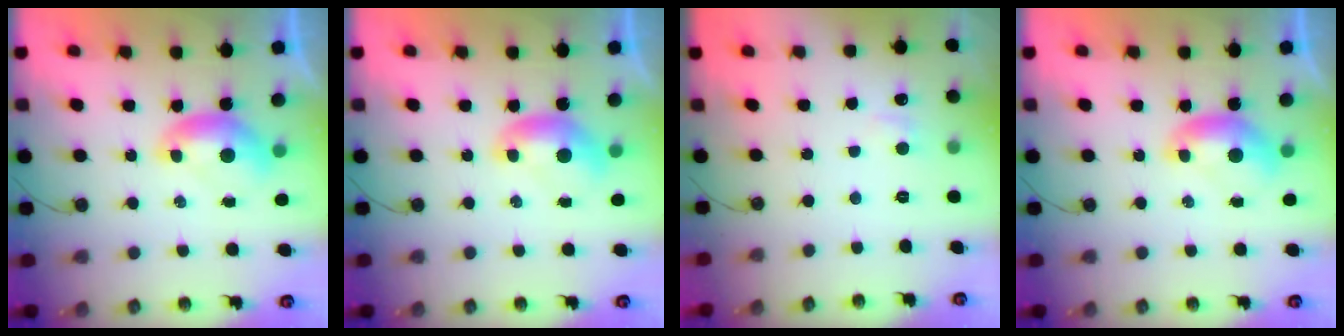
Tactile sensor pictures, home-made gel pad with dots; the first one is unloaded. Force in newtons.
{"total": 0.0}
{"total": 1.1, "press": 0.9, "slide": 0.6}
{"total": 0.0}